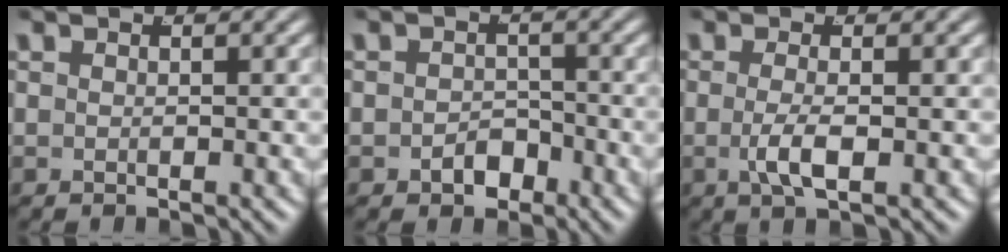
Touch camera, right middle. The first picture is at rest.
{"total": 2.3, "force": [-1.8, 1.4, 0.3], "torque": [0.007, -0.009, -0.025]}
{"total": 2.3, "force": [-0.8, 0.1, 2.2], "torque": [-0.044, -0.014, -0.006]}